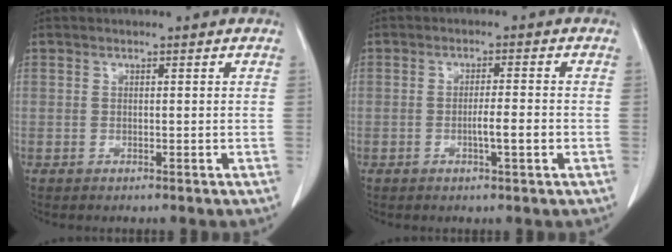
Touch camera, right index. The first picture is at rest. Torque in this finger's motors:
{"motor_torque": [0.74, -0.36, 0.35, 0.07]}